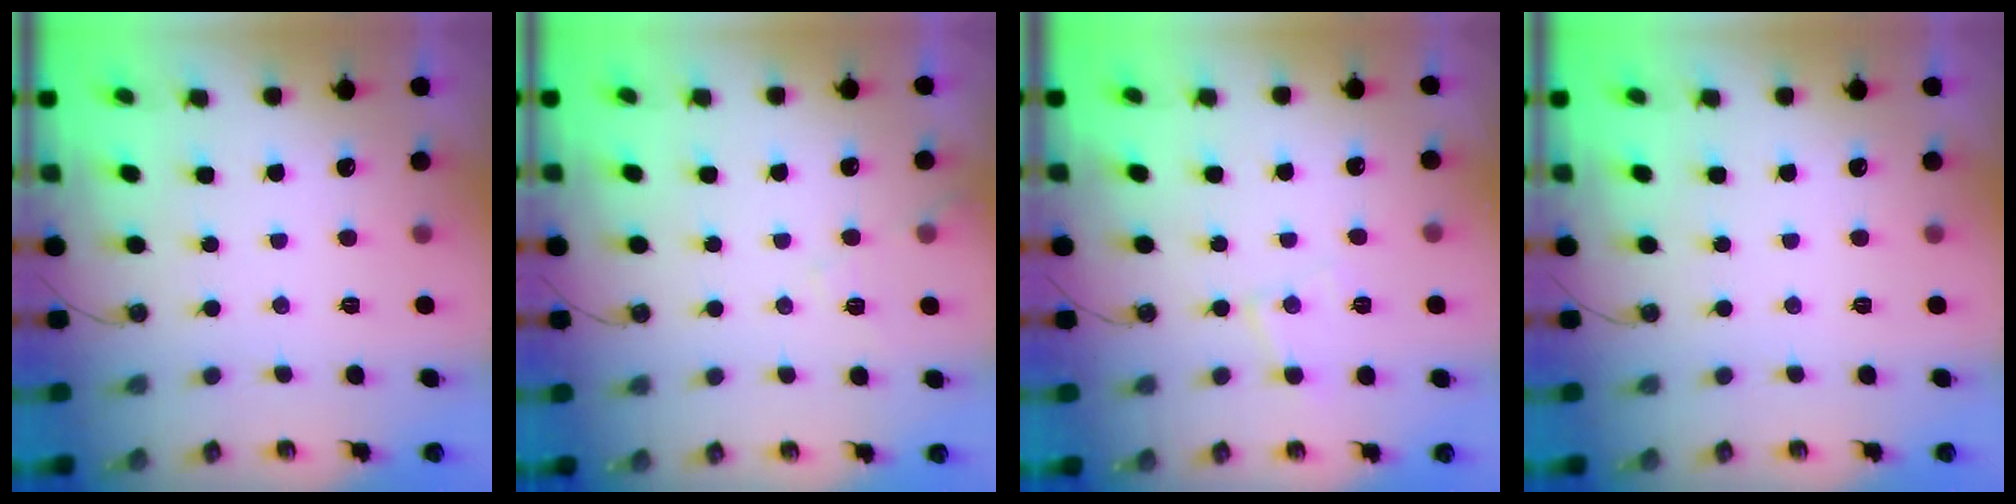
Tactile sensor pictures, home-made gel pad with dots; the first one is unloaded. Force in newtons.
{"total": 6.1, "press": 6.0, "slide": 1.0}
{"total": 6.6, "press": 6.6, "slide": 0.3}
{"total": 0.0}